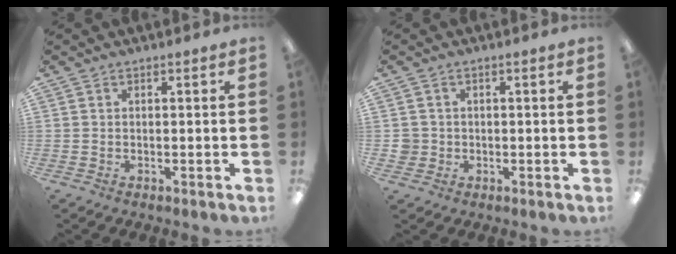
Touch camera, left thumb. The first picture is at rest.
{"total": 2.6, "force": [-0.3, 2.5, 0.3], "torque": [-0.009, 0.003, -0.008]}